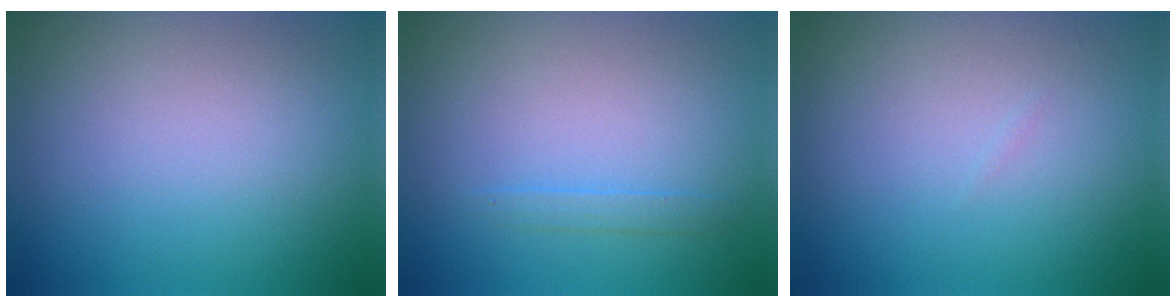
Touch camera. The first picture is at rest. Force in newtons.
{"total": 0.9, "press": 0.9, "slide": 0.1}
{"total": 0.0}